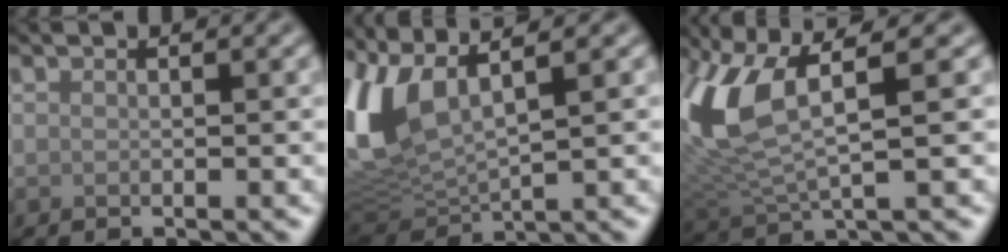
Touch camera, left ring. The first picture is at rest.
{"total": 7.8, "force": [3.5, 2.9, 6.4], "torque": [-0.165, 0.008, 0.071]}
{"total": 7.1, "force": [2.4, 2.3, 6.3], "torque": [-0.154, 0.000, 0.049]}